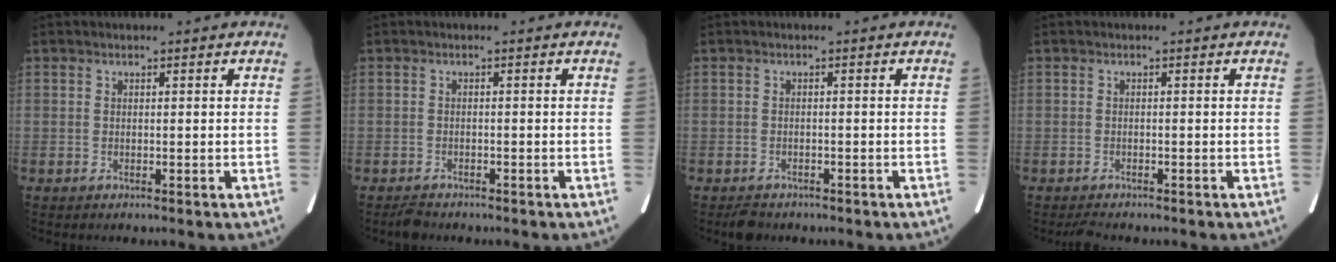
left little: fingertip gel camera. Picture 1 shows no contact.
{"total": 1.8, "force": [-1.6, 0.7, 0.4], "torque": [-0.018, -0.004, -0.022]}
{"total": 2.5, "force": [-2.0, 1.3, 0.6], "torque": [-0.017, -0.002, -0.027]}
{"total": 1.7, "force": [-1.5, 0.4, 0.6], "torque": [-0.018, -0.006, -0.019]}